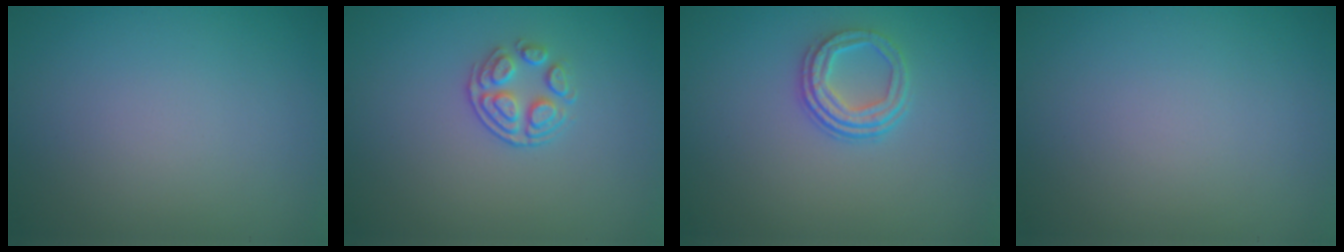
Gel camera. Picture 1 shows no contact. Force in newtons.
{"total": 2.4, "press": 1.8, "slide": 1.6}
{"total": 3.1, "press": 2.4, "slide": 1.9}
{"total": 0.0}